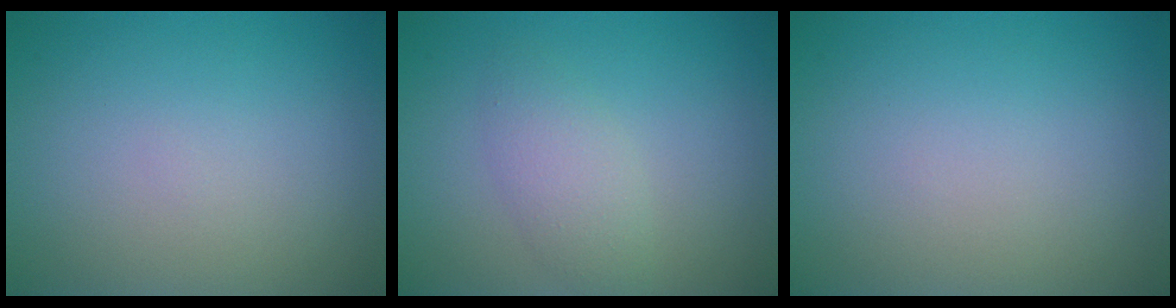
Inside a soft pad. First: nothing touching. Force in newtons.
{"total": 2.4, "press": 2.4, "slide": 0.1}
{"total": 0.0}